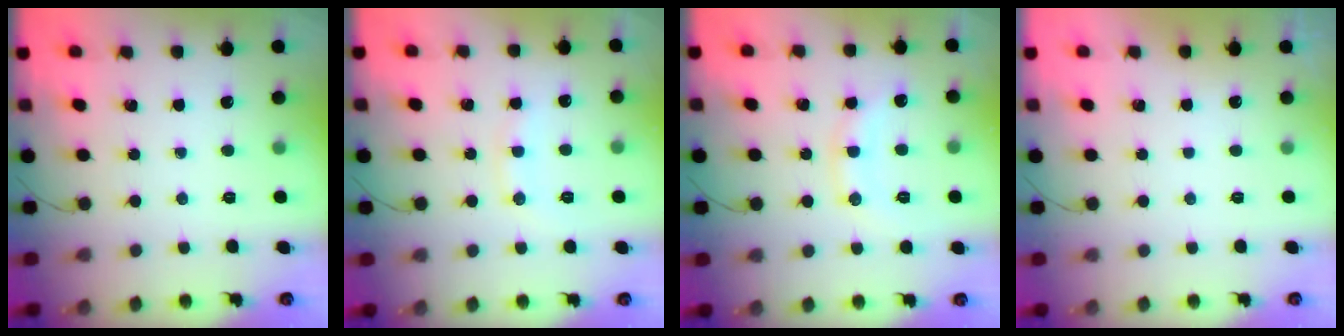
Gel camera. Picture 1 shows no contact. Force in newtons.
{"total": 8.1, "press": 8.0, "slide": 1.1}
{"total": 10.2, "press": 10.2, "slide": 0.5}
{"total": 2.9, "press": 2.9, "slide": 0.1}